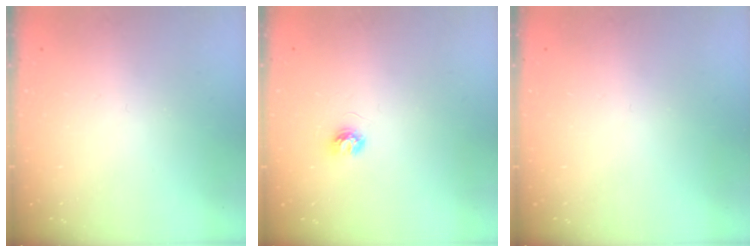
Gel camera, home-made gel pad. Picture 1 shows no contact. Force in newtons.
{"total": 3.7, "press": 3.7, "slide": 0.3}
{"total": 0.0}